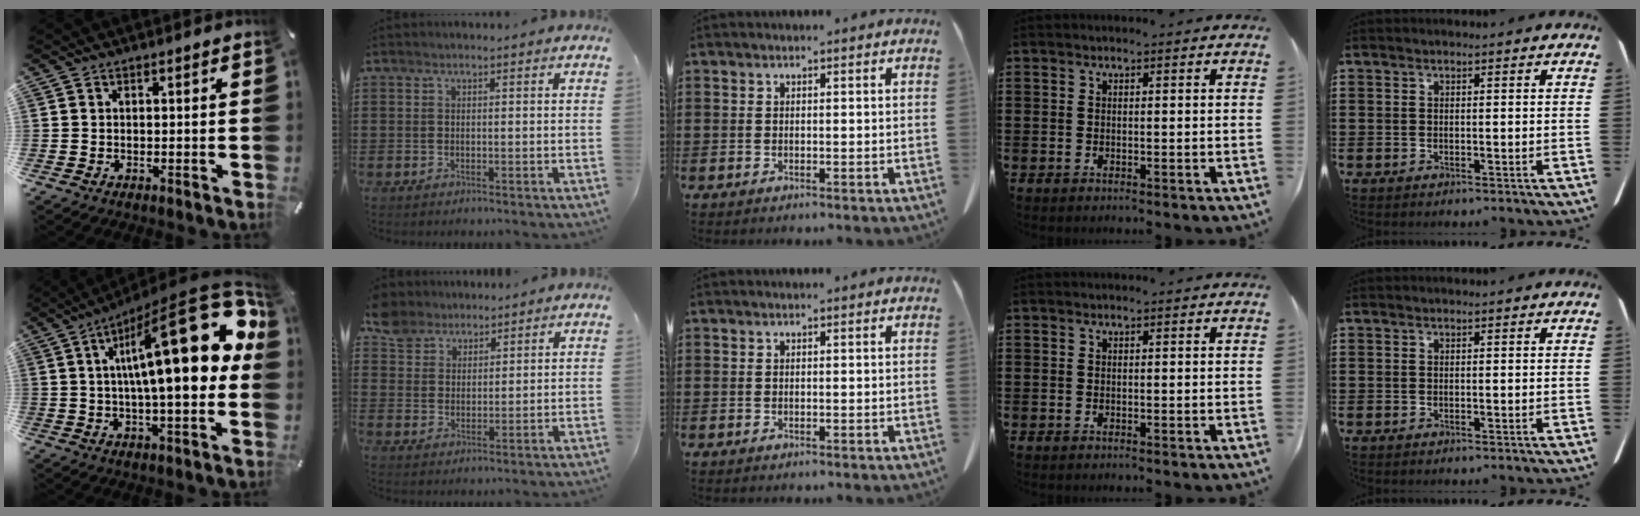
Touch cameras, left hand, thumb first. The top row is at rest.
{"thumb": {"total": 27.5, "force": [7.4, 8.2, 25.2], "torque": [-0.387, -0.063, 0.117]}, "index": {"total": 5.3, "force": [4.5, 2.7, 0.5], "torque": [-0.034, -0.002, 0.088]}}